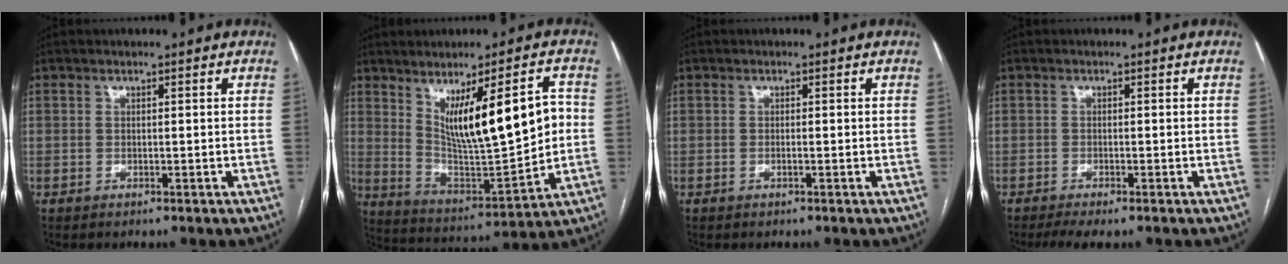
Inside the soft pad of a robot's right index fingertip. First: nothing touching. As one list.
[{"total": 16.0, "force": [3.4, 3.5, 15.3], "torque": [-0.247, -0.003, 0.074]}, {"total": 0.5, "force": [-0.2, 0.0, 0.5], "torque": [-0.009, 0.001, -0.003]}, {"total": 3.5, "force": [-2.6, 0.8, 2.2], "torque": [-0.037, -0.008, -0.039]}]